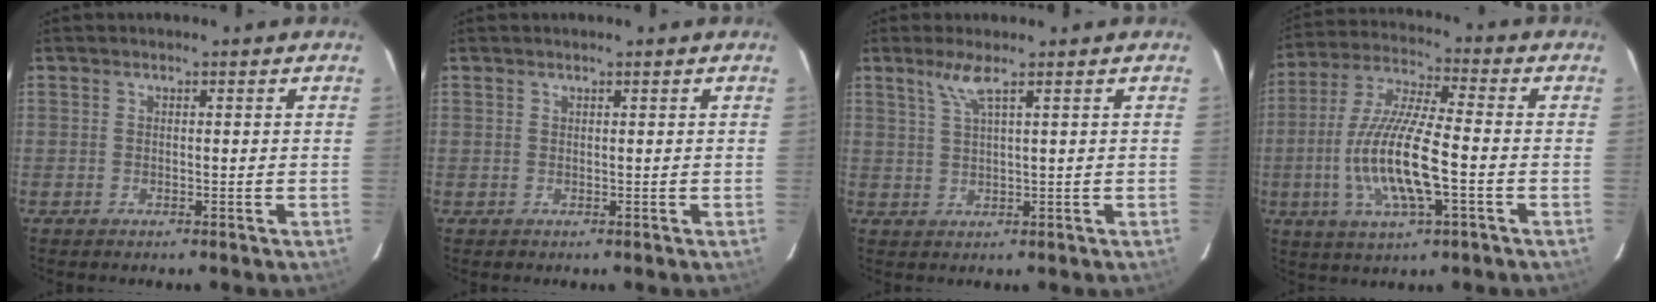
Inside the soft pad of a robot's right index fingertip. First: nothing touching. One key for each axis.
{"total": 0.5, "fx": 0.2, "fy": 0.5, "fz": -0.2, "tx": 0.005, "ty": 0.003, "tz": 0.004}
{"total": 3.3, "fx": 2.1, "fy": -0.5, "fz": 2.5, "tx": -0.054, "ty": -0.002, "tz": 0.046}
{"total": 15.0, "fx": -3.5, "fy": 3.3, "fz": 14.2, "tx": -0.289, "ty": -0.008, "tz": -0.067}